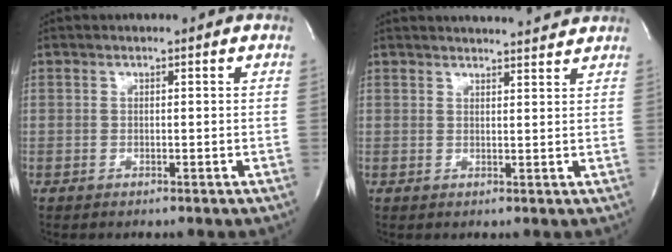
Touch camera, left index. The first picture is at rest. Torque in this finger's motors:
{"motor_torque": [-0.24, -0.11, -0.03, 0.00]}